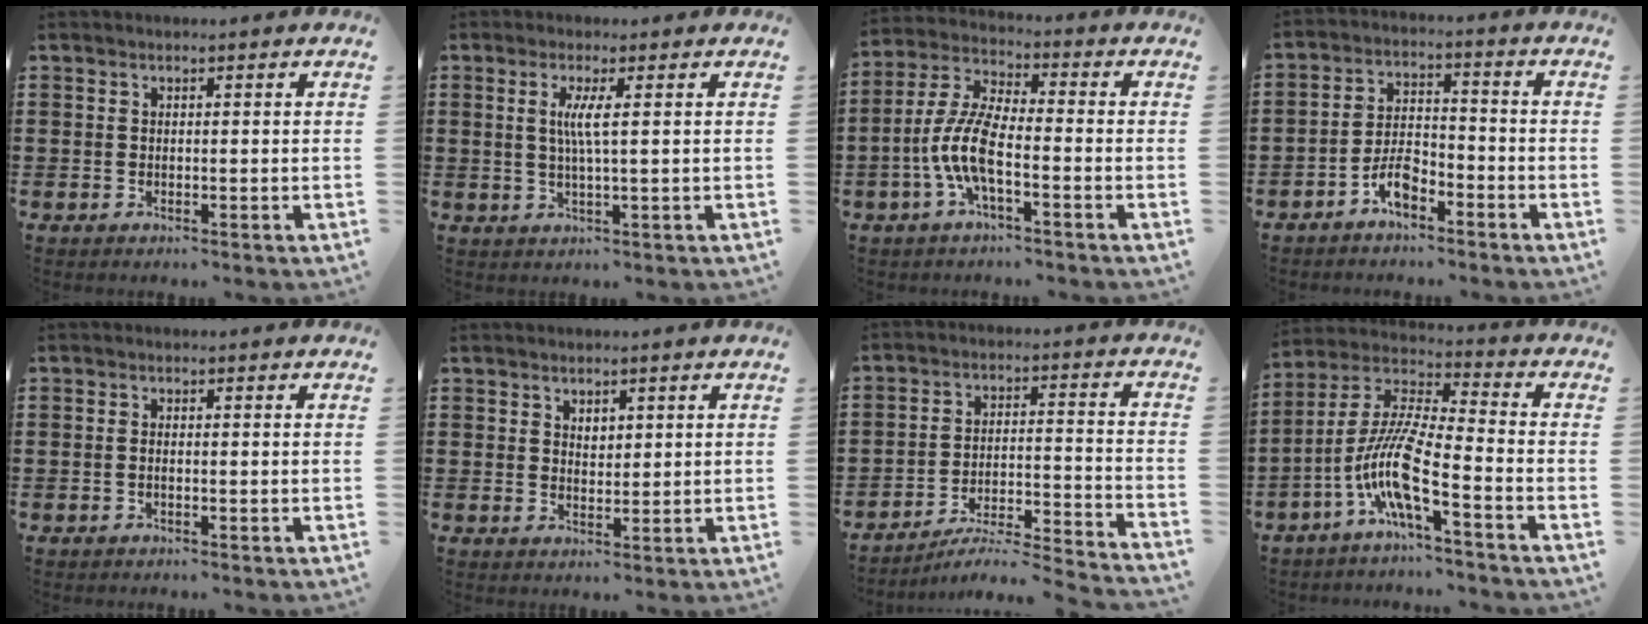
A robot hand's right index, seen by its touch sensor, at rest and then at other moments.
{"total": 3.6, "force": [0.6, -0.2, 3.5], "torque": [-0.071, -0.006, 0.008]}
{"total": 8.4, "force": [-3.0, 2.2, 7.5], "torque": [-0.190, -0.020, -0.065]}
{"total": 5.4, "force": [-3.5, 2.1, 3.5], "torque": [-0.080, 0.004, -0.070]}
{"total": 0.7, "force": [-0.3, -0.1, 0.6], "torque": [-0.012, -0.007, -0.004]}
{"total": 1.8, "force": [1.3, 1.1, 0.5], "torque": [-0.012, 0.004, 0.025]}
{"total": 4.2, "force": [-4.0, -0.3, 1.5], "torque": [-0.033, -0.022, -0.085]}
{"total": 10.4, "force": [-5.6, 0.8, 8.8], "torque": [-0.216, -0.034, -0.123]}